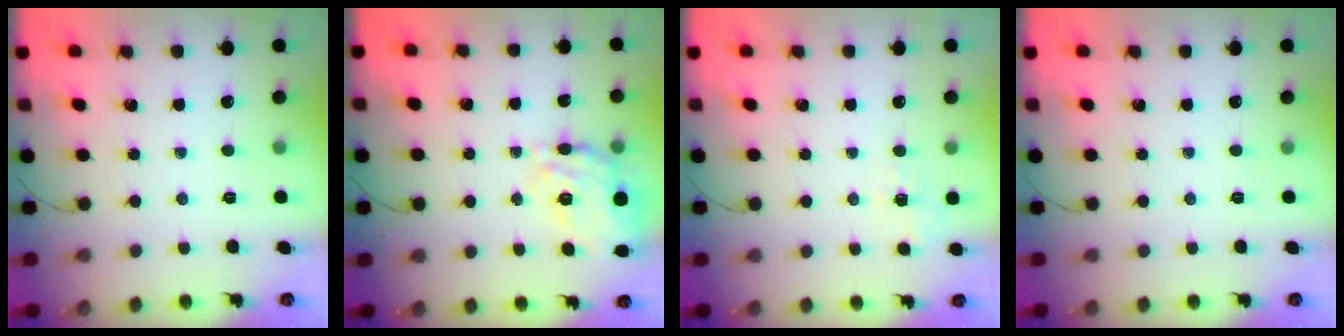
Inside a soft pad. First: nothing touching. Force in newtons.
{"total": 14.7, "press": 14.2, "slide": 3.8}
{"total": 1.9, "press": 1.1, "slide": 1.6}
{"total": 0.0}